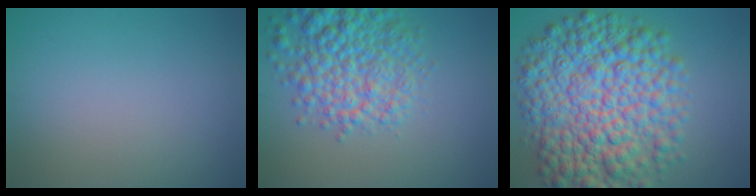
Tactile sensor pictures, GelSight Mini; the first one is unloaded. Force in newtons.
{"total": 6.9, "press": 6.9, "slide": 0.4}
{"total": 12.1, "press": 12.1, "slide": 0.2}